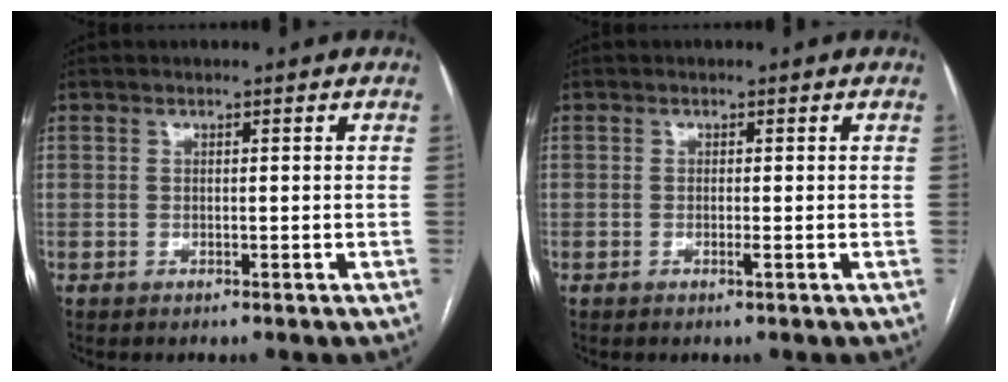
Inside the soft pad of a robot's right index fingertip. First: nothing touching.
{"total": 0.7, "force": [-0.3, -0.1, 0.6], "torque": [-0.014, -0.001, -0.004]}